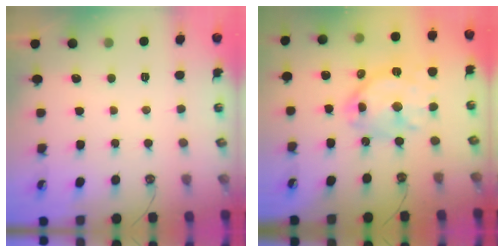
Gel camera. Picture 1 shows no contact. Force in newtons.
{"total": 16.0, "press": 16.0, "slide": 1.2}